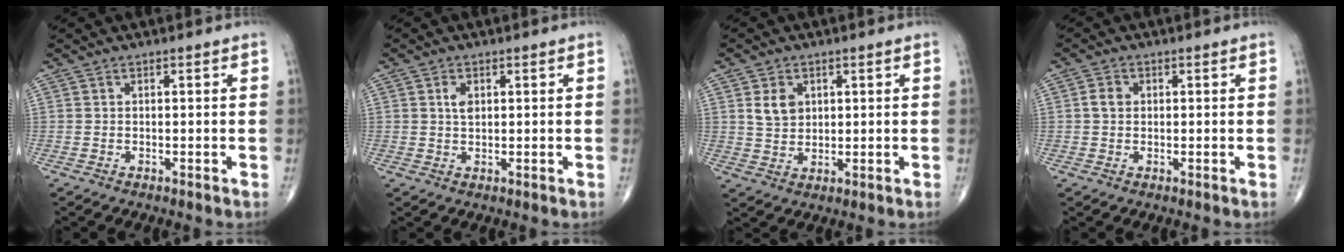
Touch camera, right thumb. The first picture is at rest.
{"total": 2.3, "force": [0.7, 1.4, 1.7], "torque": [-0.029, -0.001, 0.012]}
{"total": 4.9, "force": [1.7, 3.6, 2.8], "torque": [-0.034, -0.010, 0.034]}
{"total": 2.3, "force": [0.3, 1.8, 1.3], "torque": [-0.020, 0.005, 0.004]}